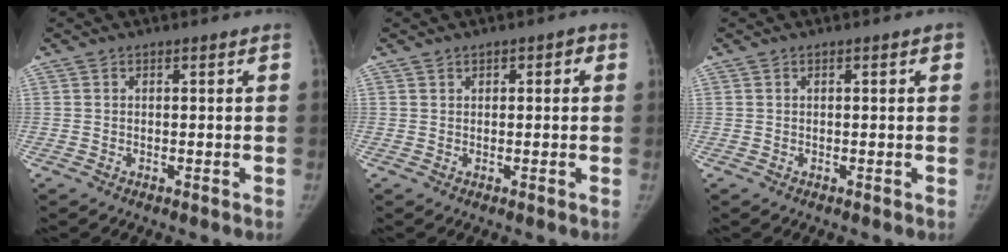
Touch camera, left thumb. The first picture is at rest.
{"total": 1.6, "force": [0.6, 1.2, 1.0], "torque": [0.000, 0.001, 0.006]}
{"total": 0.9, "force": [0.2, 0.3, 0.8], "torque": [-0.010, 0.007, 0.002]}